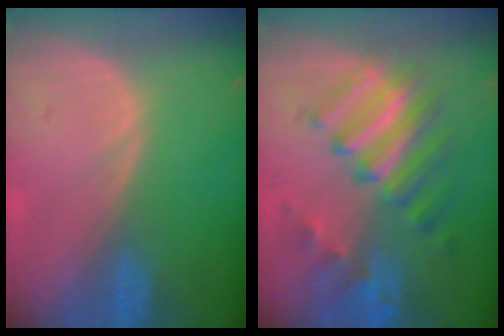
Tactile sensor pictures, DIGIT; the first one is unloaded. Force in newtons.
{"total": 9.5, "press": 8.2, "slide": 4.9}